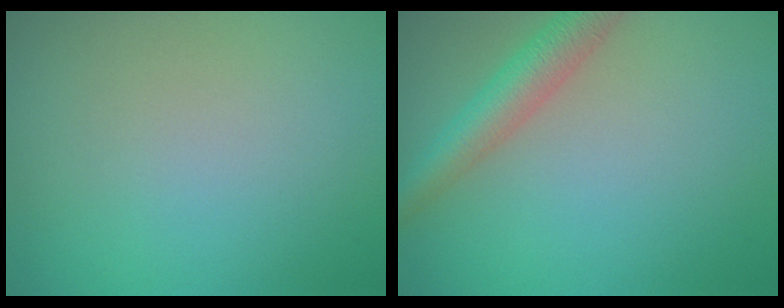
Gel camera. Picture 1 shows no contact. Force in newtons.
{"total": 3.9, "press": 3.9, "slide": 0.1}